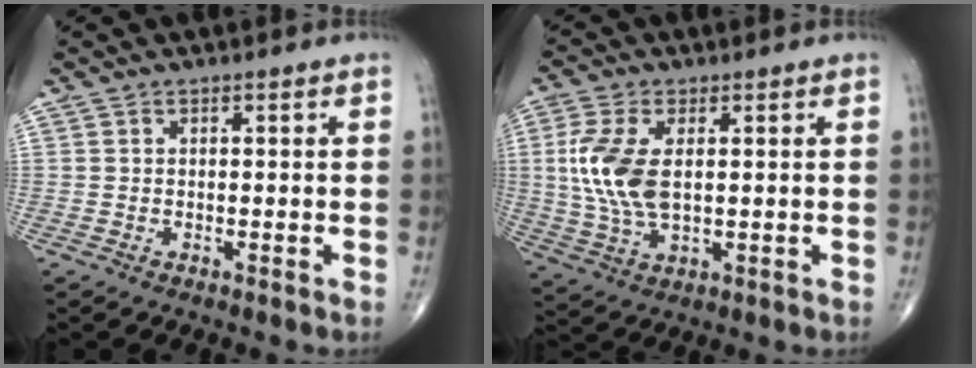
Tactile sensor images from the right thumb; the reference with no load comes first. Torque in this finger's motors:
{"motor_torque": [-0.74, 1.36, 1.21, 0.19, 0.37]}